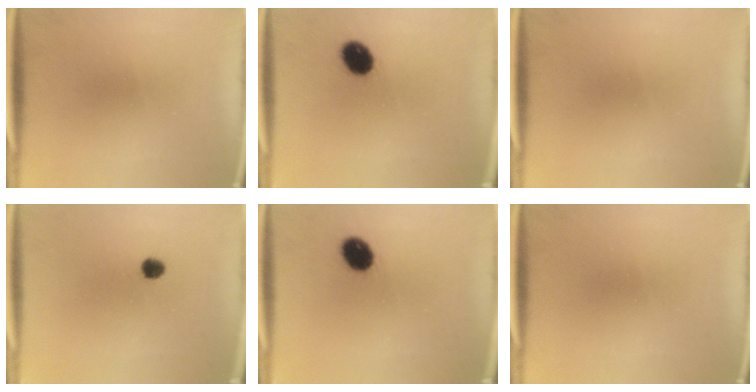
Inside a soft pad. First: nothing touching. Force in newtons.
{"total": 7.2}
{"total": 0.0}
{"total": 2.5}
{"total": 7.2}
{"total": 0.0}